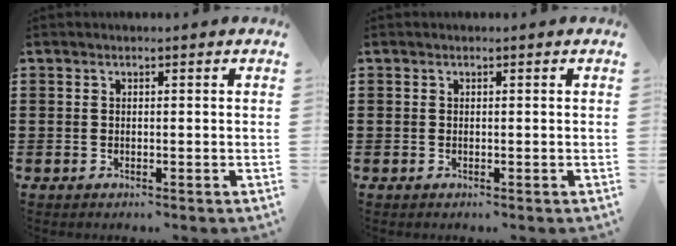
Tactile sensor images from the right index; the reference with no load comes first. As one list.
[{"total": 0.0}]